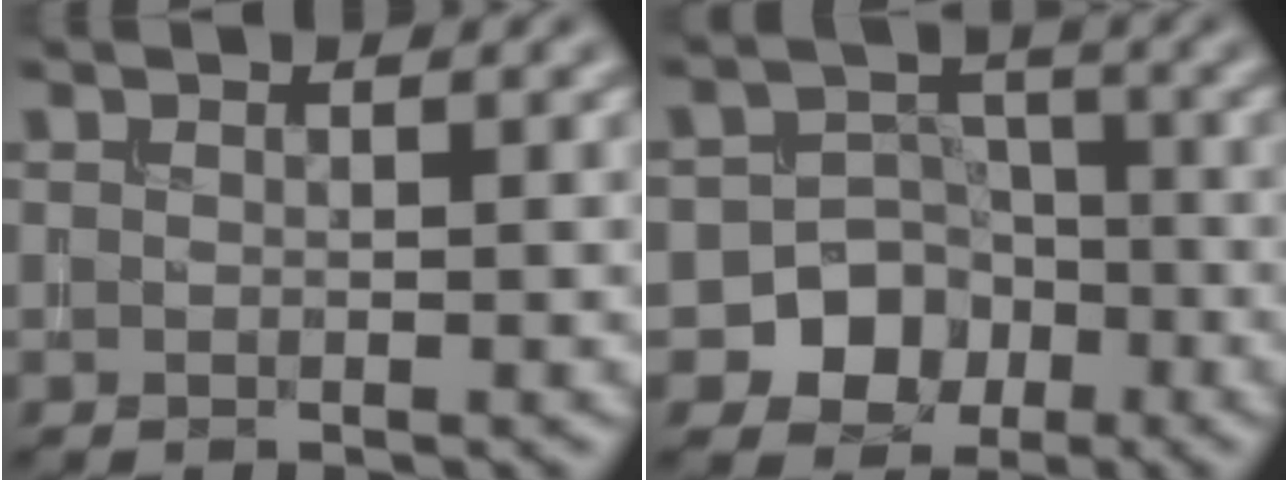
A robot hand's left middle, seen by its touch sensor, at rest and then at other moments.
{"total": 6.2, "force": [-2.7, 5.4, 1.3], "torque": [0.006, 0.000, -0.067]}